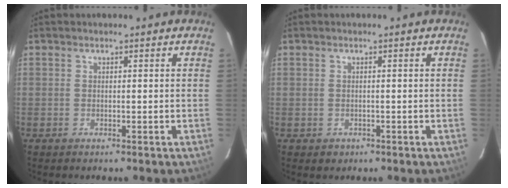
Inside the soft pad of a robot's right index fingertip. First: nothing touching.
{"total": 1.3, "force": [-0.5, 1.2, 0.2], "torque": [-0.002, 0.004, -0.002]}